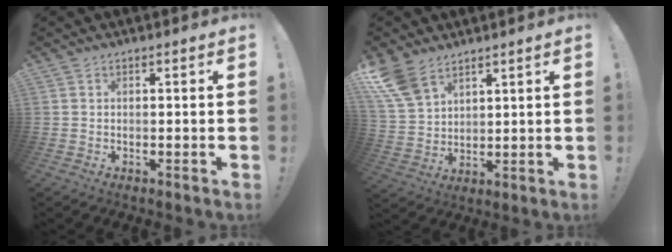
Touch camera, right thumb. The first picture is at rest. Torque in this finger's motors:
{"motor_torque": [0.29, 0.46, 0.89, 0.76, 0.28]}